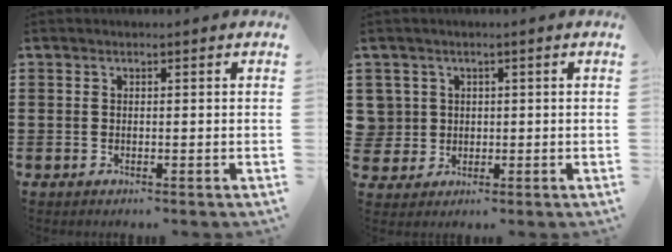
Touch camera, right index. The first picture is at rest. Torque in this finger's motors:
{"motor_torque": [-0.66, 1.15, -0.01, -0.04]}